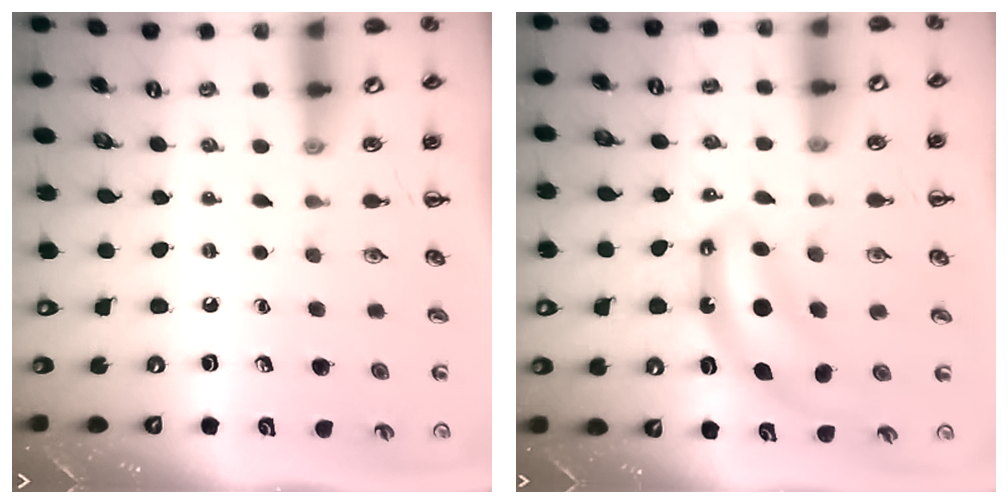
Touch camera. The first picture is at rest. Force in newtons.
{"total": 8.3, "press": 8.1, "slide": 1.7}